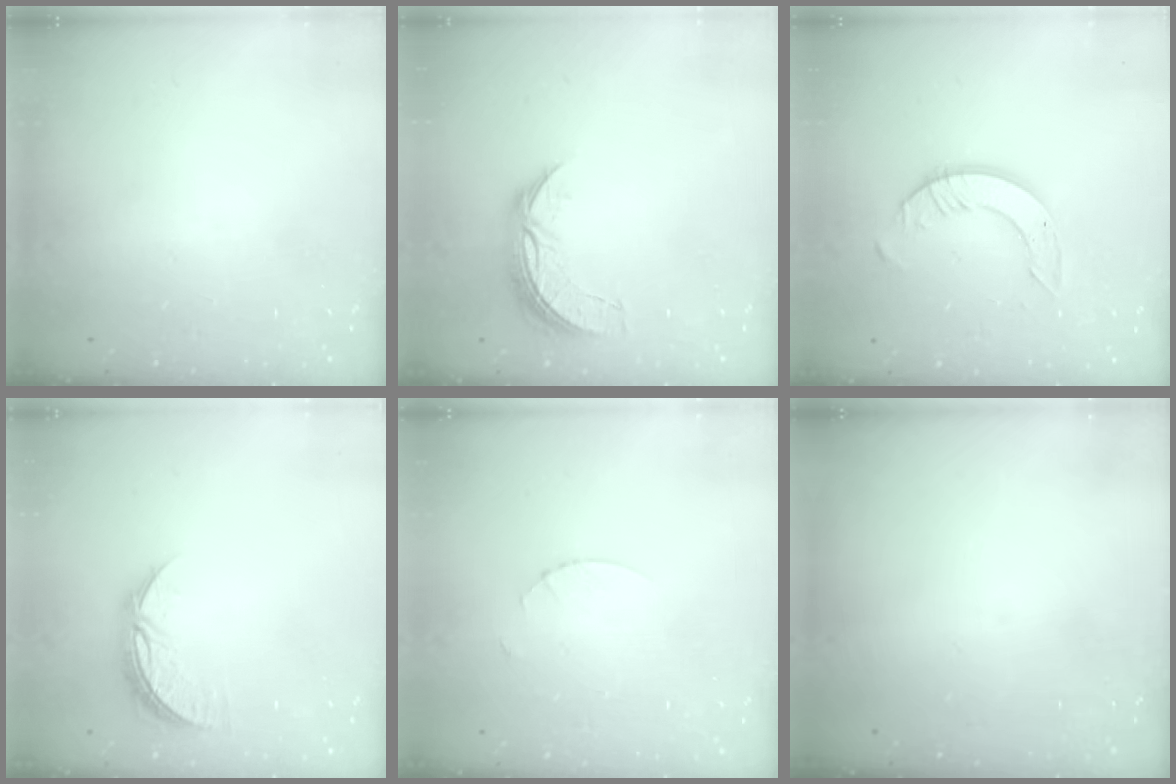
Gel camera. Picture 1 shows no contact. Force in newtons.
{"total": 7.3, "press": 7.3, "slide": 0.2}
{"total": 6.9, "press": 6.8, "slide": 0.7}
{"total": 6.8, "press": 6.8, "slide": 0.3}
{"total": 2.7, "press": 2.7, "slide": 0.3}
{"total": 0.0}